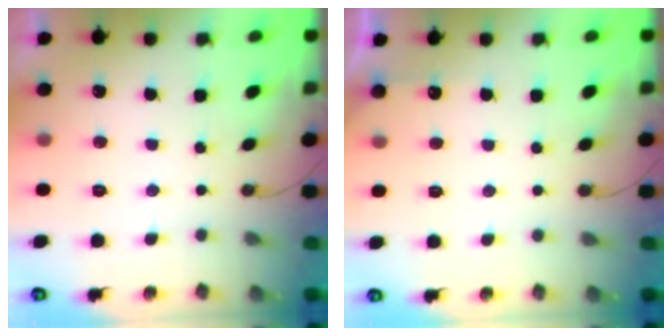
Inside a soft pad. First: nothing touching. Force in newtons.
{"total": 2.9, "press": 2.9, "slide": 0.3}